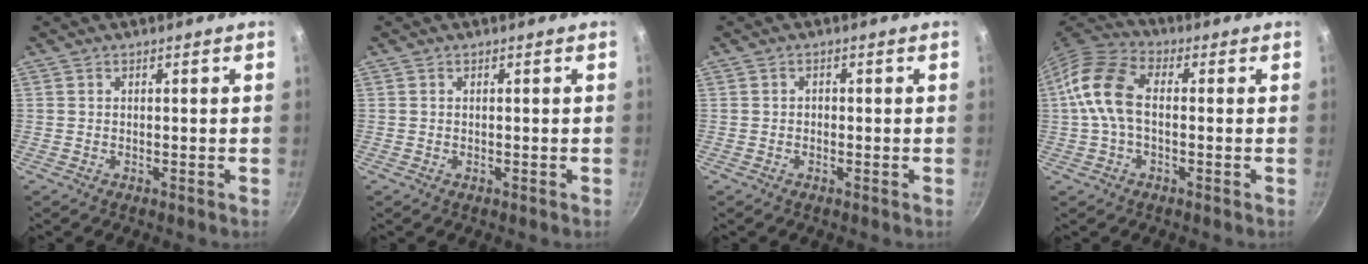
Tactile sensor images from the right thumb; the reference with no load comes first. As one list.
[{"total": 0.0}, {"total": 0.8, "force": [-0.3, 0.6, 0.3], "torque": [-0.005, 0.002, -0.006]}, {"total": 11.0, "force": [0.1, 6.6, 8.8], "torque": [-0.169, 0.033, -0.013]}]